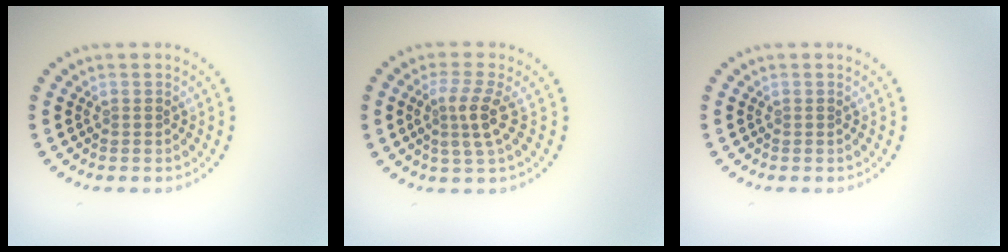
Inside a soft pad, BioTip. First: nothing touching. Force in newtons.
{"total": 2.8, "press": 2.4, "slide": 1.5}
{"total": 0.0}